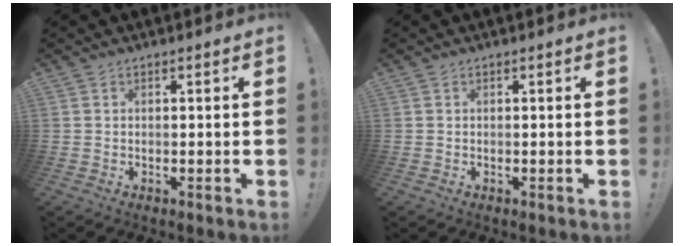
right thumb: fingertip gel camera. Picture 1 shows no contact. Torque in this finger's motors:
{"motor_torque": [0.05, 0.02, -0.14, 0.06, 0.07]}